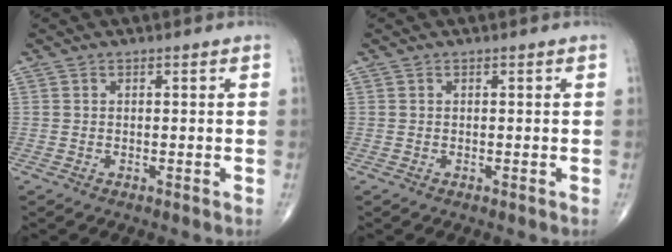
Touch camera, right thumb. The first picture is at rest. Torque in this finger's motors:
{"motor_torque": [-0.33, 0.33, -0.01, 0.00, 0.00]}